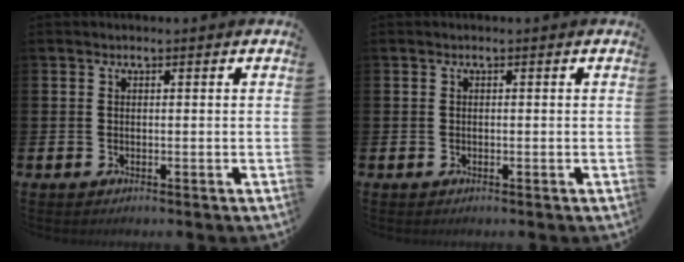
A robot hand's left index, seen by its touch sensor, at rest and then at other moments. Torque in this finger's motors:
{"motor_torque": [-0.04, -0.20, -0.10, -0.01]}